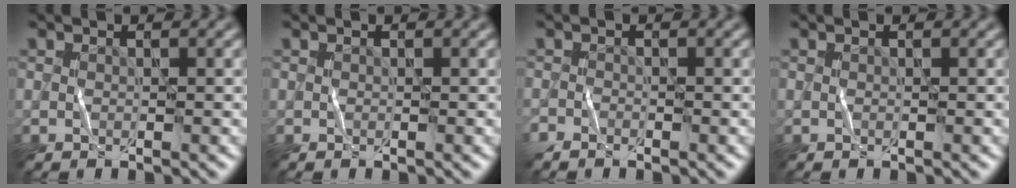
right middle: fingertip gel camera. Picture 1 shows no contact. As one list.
[{"total": 0.0}, {"total": 1.0, "force": [-1.0, 0.3, 0.0], "torque": [-0.001, -0.002, -0.024]}, {"total": 0.0}]